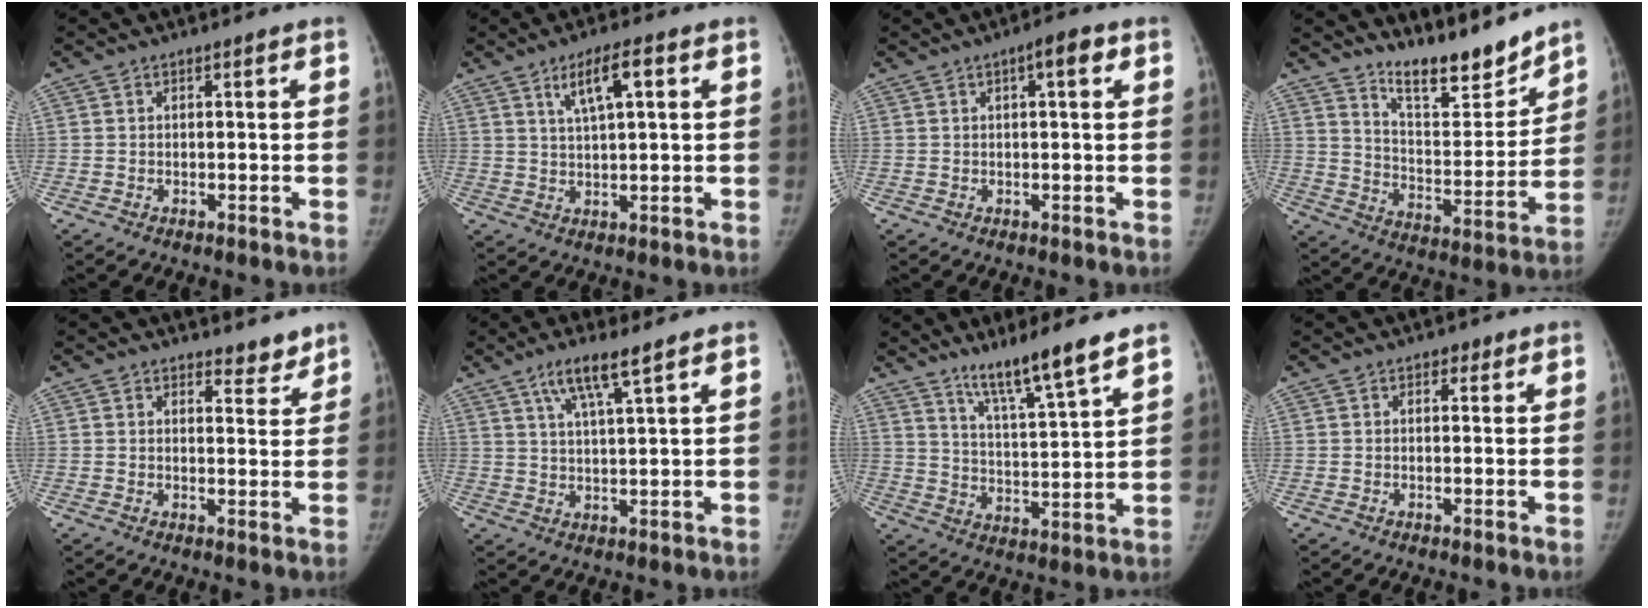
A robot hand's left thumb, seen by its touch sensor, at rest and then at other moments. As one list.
[{"total": 6.5, "force": [2.7, 1.7, 5.7], "torque": [-0.096, 0.001, 0.048]}, {"total": 3.5, "force": [1.2, 1.0, 3.1], "torque": [-0.039, 0.007, 0.013]}, {"total": 13.4, "force": [12.1, 3.3, 4.7], "torque": [-0.039, -0.097, 0.209]}, {"total": 3.4, "force": [3.0, 1.5, 0.6], "torque": [0.014, -0.025, 0.038]}, {"total": 6.7, "force": [4.2, 0.5, 5.2], "torque": [-0.105, -0.016, 0.085]}, {"total": 11.1, "force": [8.5, 0.3, 7.1], "torque": [-0.114, -0.059, 0.151]}, {"total": 1.3, "force": [0.7, 1.0, 0.6], "torque": [0.004, -0.001, 0.006]}]